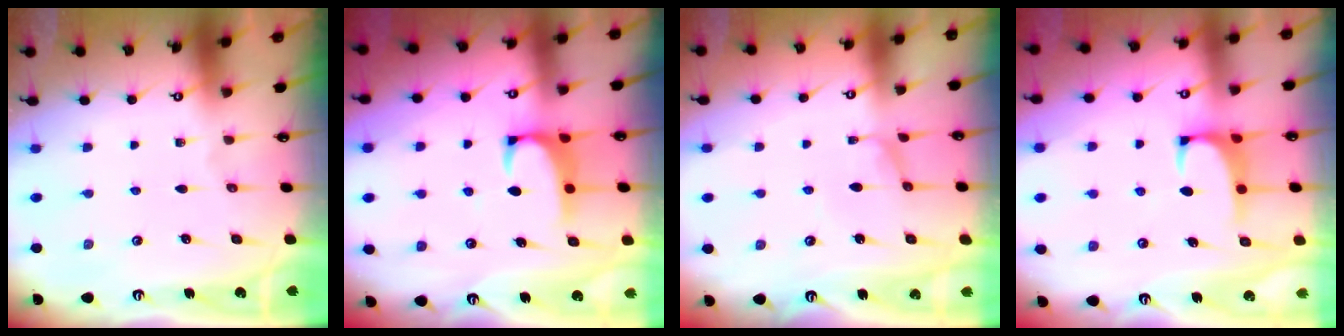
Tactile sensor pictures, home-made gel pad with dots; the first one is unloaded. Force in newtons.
{"total": 1.9, "press": 1.8, "slide": 0.7}
{"total": 0.6, "press": 0.4, "slide": 0.5}
{"total": 0.9, "press": 0.6, "slide": 0.7}